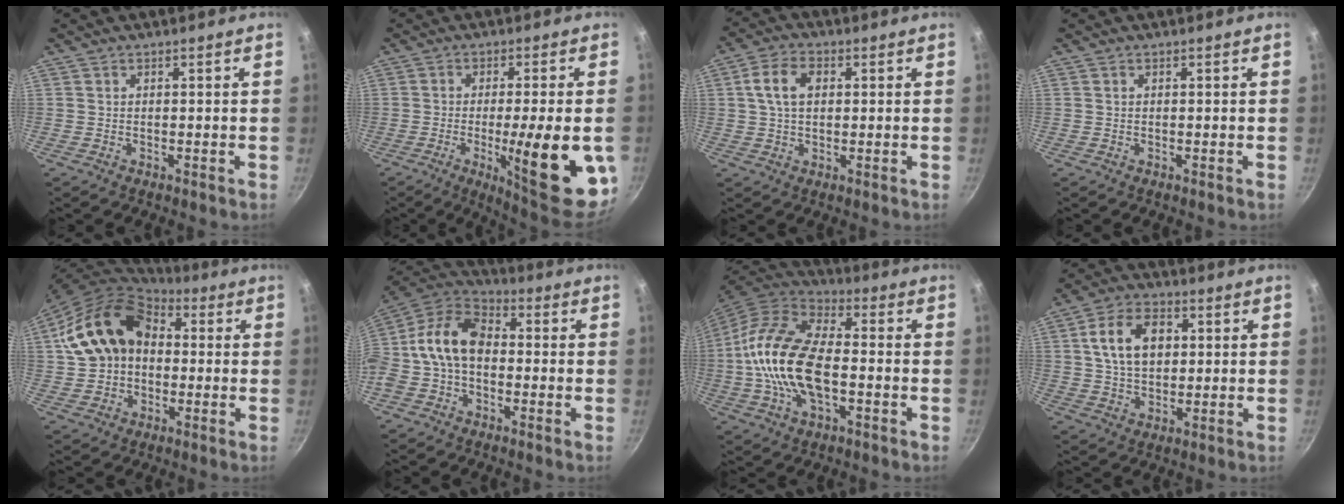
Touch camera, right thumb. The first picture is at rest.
{"total": 19.3, "force": [-4.5, 4.3, 18.2], "torque": [-0.232, -0.004, -0.054]}
{"total": 7.1, "force": [1.5, 4.7, 5.2], "torque": [-0.089, 0.012, 0.021]}
{"total": 0.0}
{"total": 17.3, "force": [2.3, 13.0, 11.2], "torque": [-0.184, 0.038, 0.030]}
{"total": 13.3, "force": [-0.5, 9.3, 9.5], "torque": [-0.158, 0.044, -0.030]}
{"total": 19.3, "force": [-2.3, 10.3, 16.2], "torque": [-0.300, 0.034, -0.055]}
{"total": 11.4, "force": [2.3, 7.7, 8.0], "torque": [-0.122, 0.009, 0.035]}